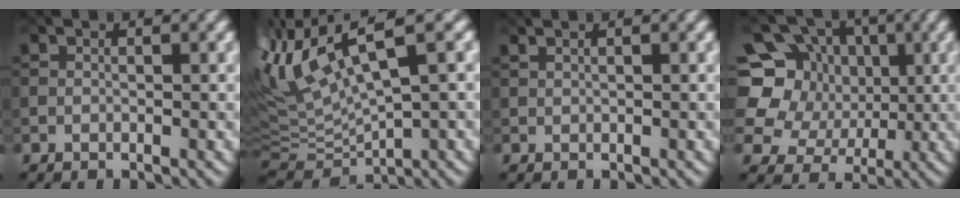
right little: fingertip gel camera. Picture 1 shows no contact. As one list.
[{"total": 8.9, "force": [4.8, 2.5, 7.1], "torque": [-0.159, 0.010, 0.100]}, {"total": 1.2, "force": [0.9, 0.3, 0.6], "torque": [-0.009, -0.001, 0.009]}, {"total": 9.5, "force": [1.6, 8.4, 4.2], "torque": [-0.092, 0.021, 0.000]}]